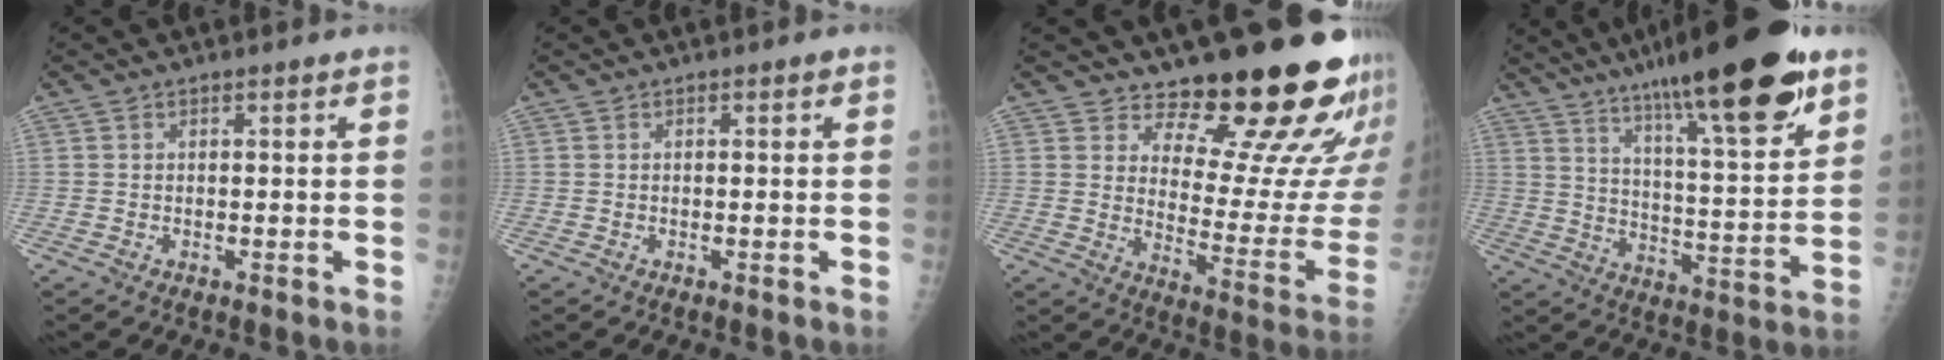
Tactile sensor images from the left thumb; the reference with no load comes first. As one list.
[{"total": 0.0}, {"total": 21.6, "force": [17.2, 7.5, 10.8], "torque": [-0.098, -0.139, 0.220]}, {"total": 24.4, "force": [15.9, 4.1, 18.0], "torque": [-0.266, -0.054, 0.251]}]